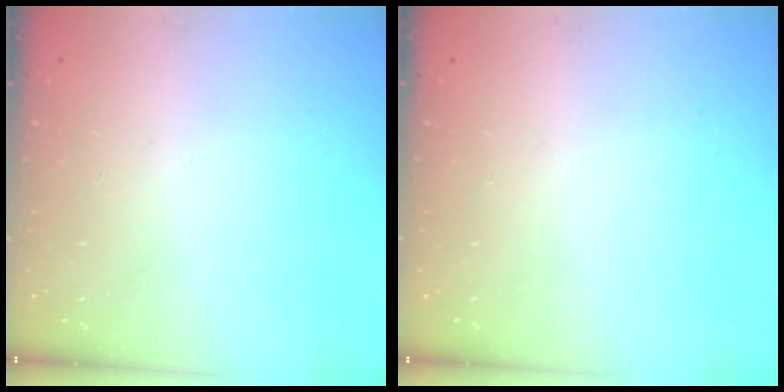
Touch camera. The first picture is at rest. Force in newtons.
{"total": 0.0}